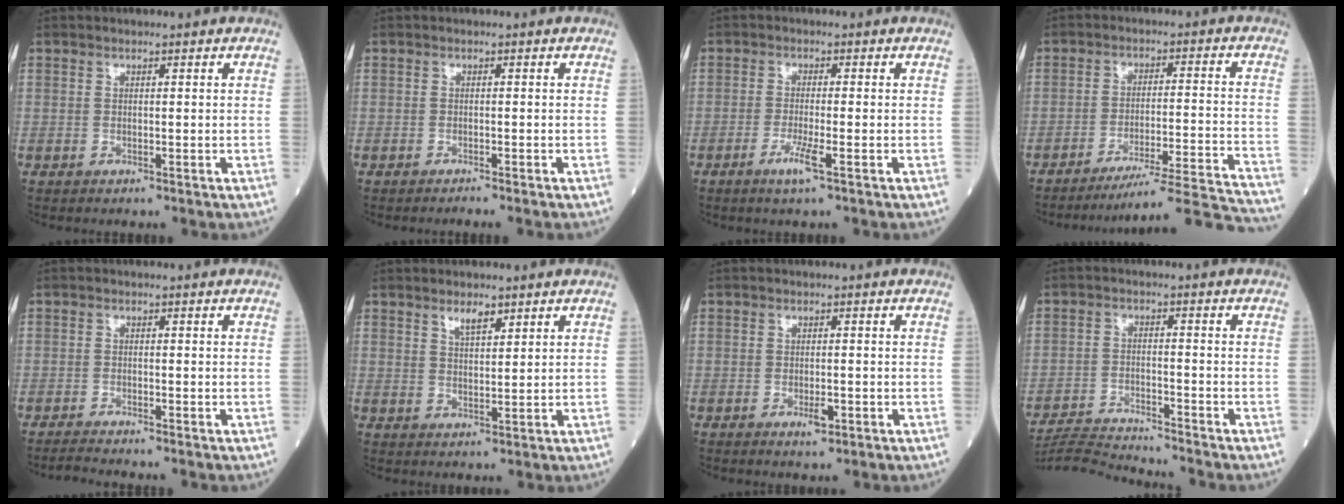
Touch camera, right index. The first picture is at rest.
{"total": 1.5, "force": [-1.3, -0.3, 0.6], "torque": [-0.009, 0.002, -0.018]}
{"total": 3.3, "force": [-1.7, -0.2, 2.8], "torque": [-0.059, -0.008, -0.035]}
{"total": 19.1, "force": [-18.2, -2.9, 5.1], "torque": [-0.036, -0.013, -0.250]}
{"total": 1.6, "force": [-1.5, -0.7, 0.3], "torque": [-0.018, -0.011, -0.031]}
{"total": 2.8, "force": [2.1, 0.8, 1.8], "torque": [-0.034, -0.001, 0.038]}
{"total": 1.8, "force": [-0.8, 0.6, 1.5], "torque": [-0.024, -0.001, -0.011]}
{"total": 7.8, "force": [-7.7, -1.5, 0.7], "torque": [-0.015, -0.010, -0.139]}